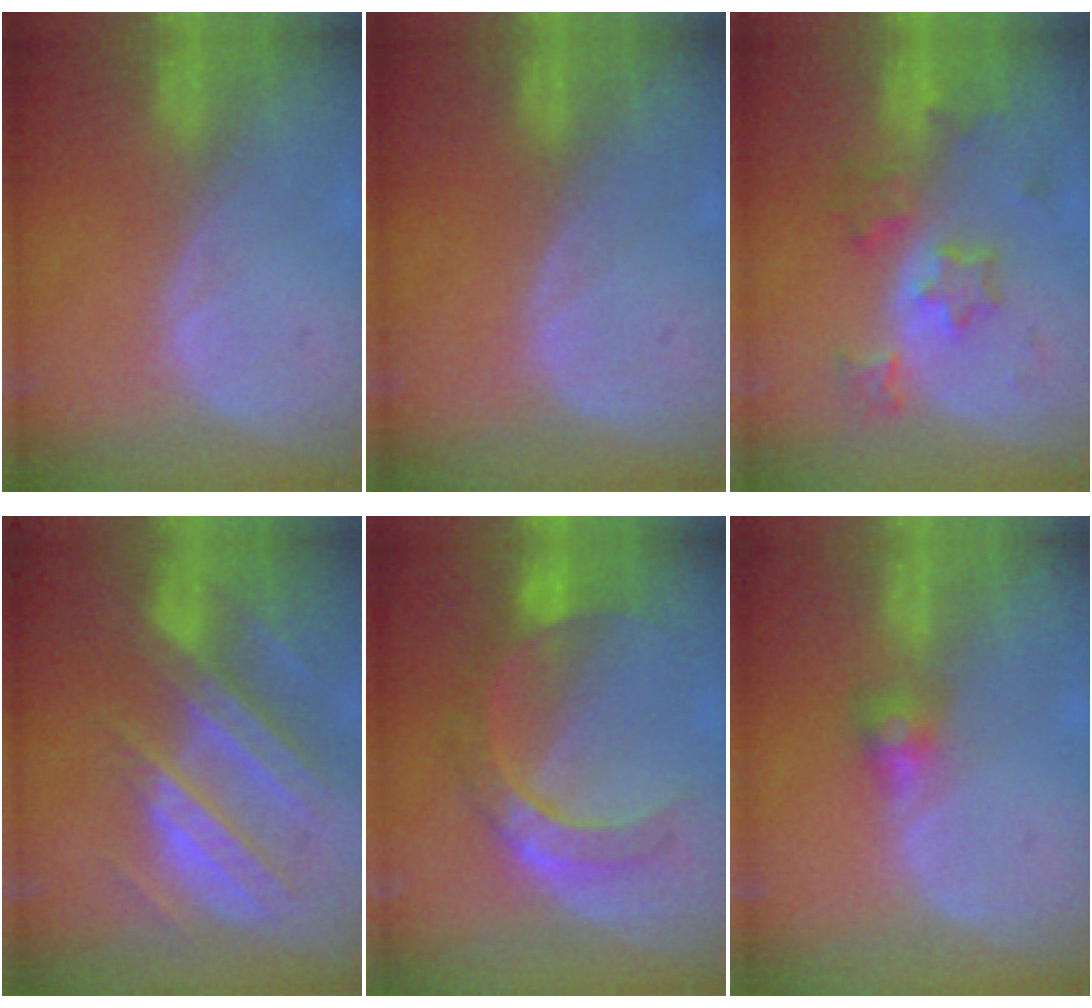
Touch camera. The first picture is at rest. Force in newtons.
{"total": 0.0}
{"total": 6.0, "press": 6.0, "slide": 0.6}
{"total": 10.3, "press": 9.1, "slide": 4.9}
{"total": 7.2, "press": 7.2, "slide": 0.6}
{"total": 2.6, "press": 2.5, "slide": 0.7}